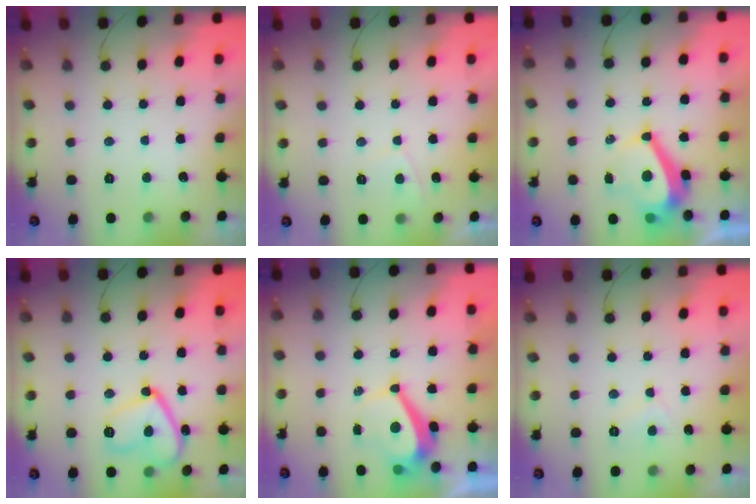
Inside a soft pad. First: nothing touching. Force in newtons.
{"total": 1.1, "press": 0.9, "slide": 0.6}
{"total": 8.0, "press": 7.9, "slide": 0.9}
{"total": 13.5, "press": 13.5, "slide": 1.2}
{"total": 4.0, "press": 4.0, "slide": 0.3}
{"total": 3.9, "press": 3.8, "slide": 0.6}